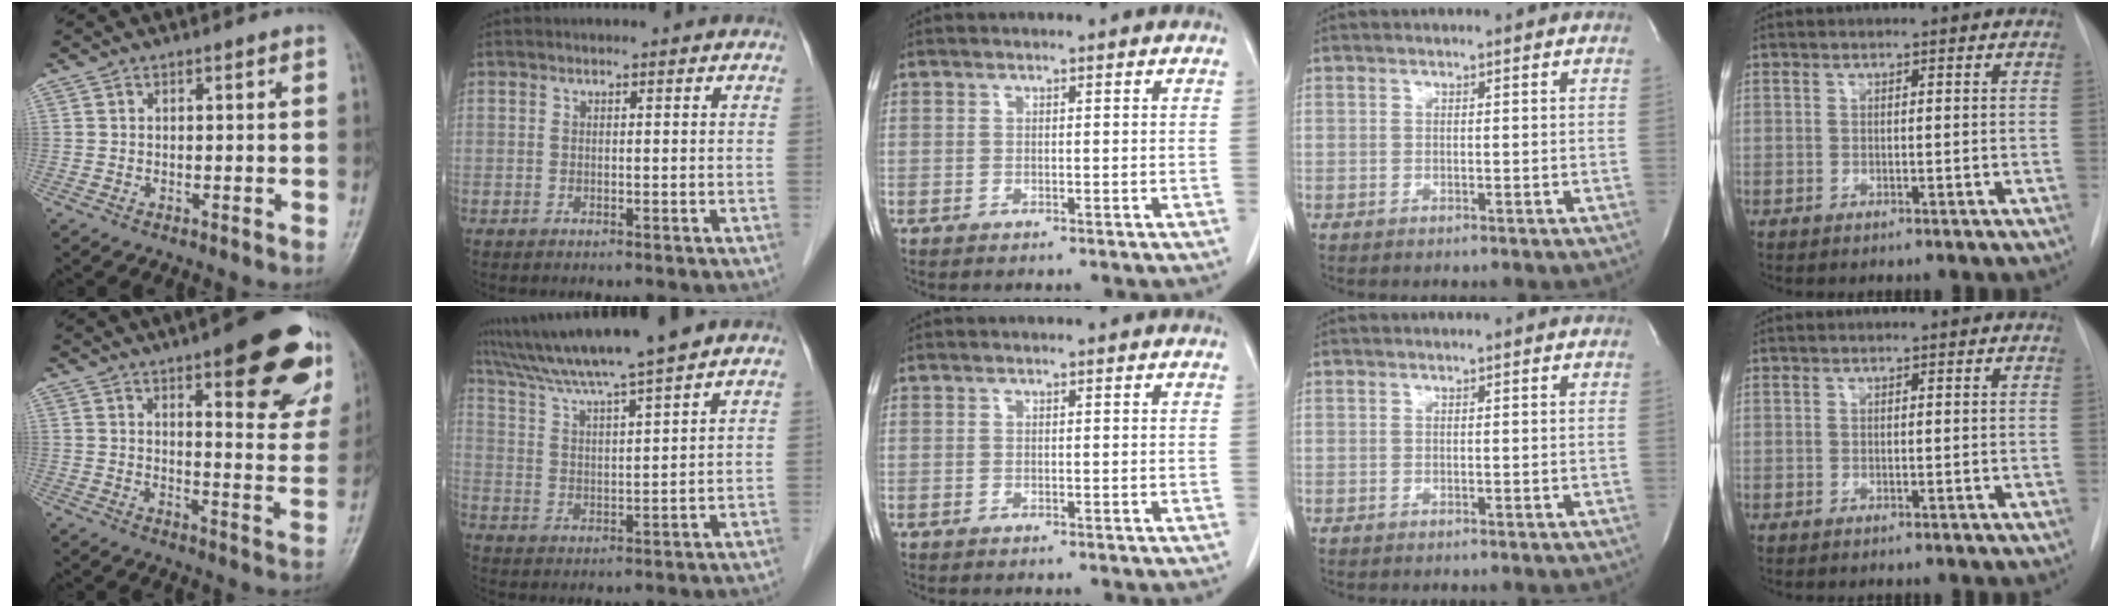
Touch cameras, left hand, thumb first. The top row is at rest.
{"thumb": {"total": 20.7, "force": [11.4, 6.3, 16.1], "torque": [-0.164, -0.047, 0.143]}, "index": {"total": 12.2, "force": [10.4, -1.7, 6.1], "torque": [-0.109, 0.011, 0.178]}}